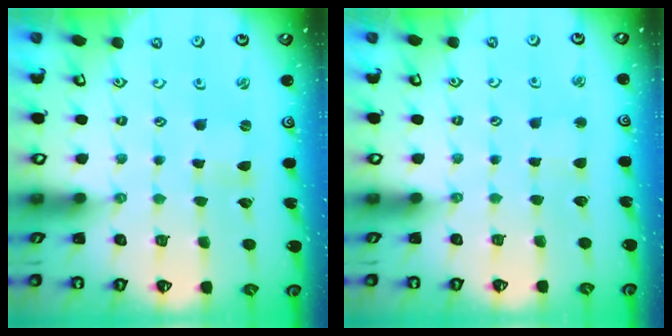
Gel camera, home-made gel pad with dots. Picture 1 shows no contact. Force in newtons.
{"total": 2.2, "press": 2.2, "slide": 0.2}